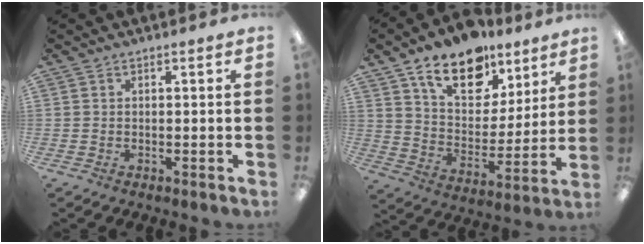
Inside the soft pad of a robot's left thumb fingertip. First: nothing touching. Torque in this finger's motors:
{"motor_torque": [0.57, 0.65, 1.45, -1.33, 0.17]}